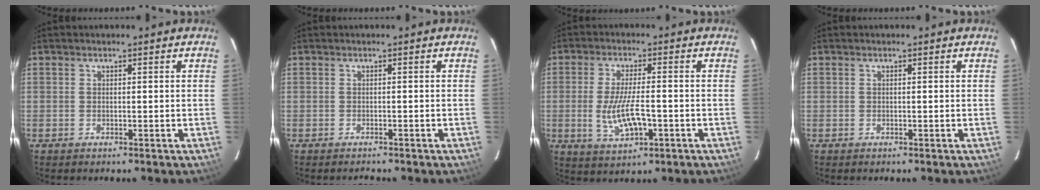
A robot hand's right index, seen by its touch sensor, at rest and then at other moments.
{"total": 1.4, "force": [-1.4, 0.3, 0.2], "torque": [-0.011, -0.005, -0.017]}
{"total": 8.6, "force": [-2.2, 2.8, 7.8], "torque": [-0.154, -0.012, -0.034]}
{"total": 0.0}